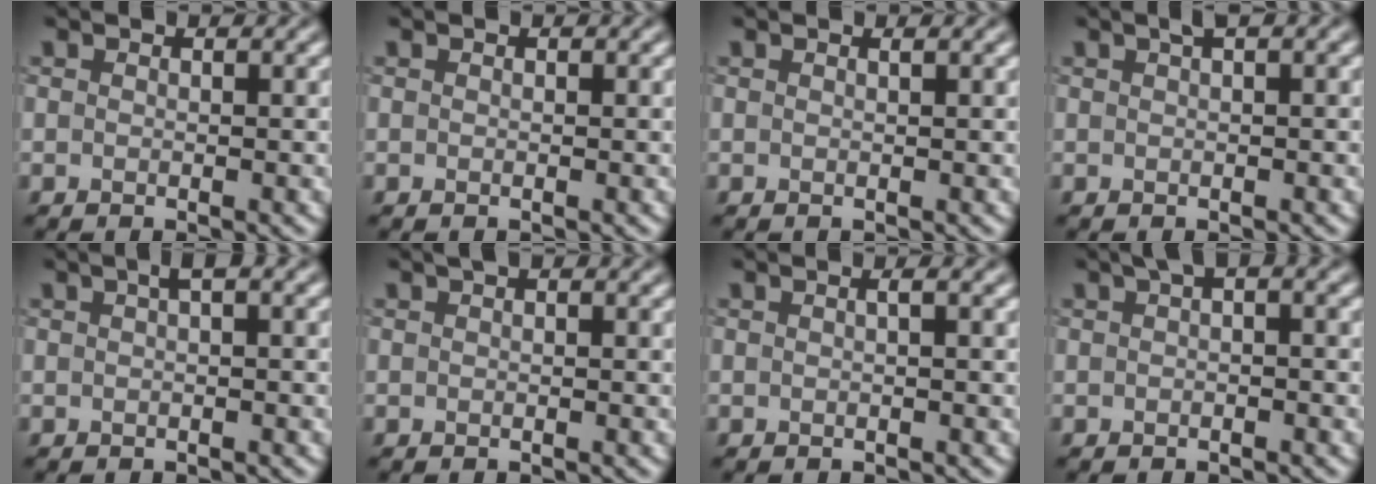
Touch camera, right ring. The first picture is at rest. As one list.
[{"total": 0.0}, {"total": 0.0}, {"total": 1.2, "force": [0.6, 0.4, 1.0], "torque": [-0.015, 0.012, 0.010]}, {"total": 1.3, "force": [0.4, 0.4, 1.2], "torque": [-0.020, 0.013, 0.007]}, {"total": 0.8, "force": [0.4, 0.4, 0.6], "torque": [-0.009, 0.006, 0.001]}, {"total": 0.5, "force": [0.1, 0.0, 0.5], "torque": [-0.012, 0.003, 0.005]}, {"total": 1.6, "force": [0.4, 0.7, 1.3], "torque": [-0.019, 0.014, 0.005]}]